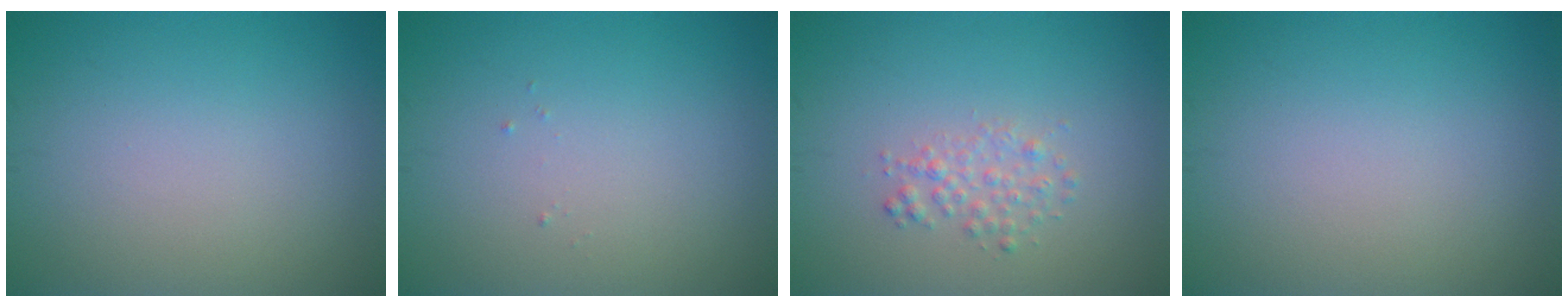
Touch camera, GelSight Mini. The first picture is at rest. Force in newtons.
{"total": 0.0}
{"total": 1.6, "press": 1.6, "slide": 0.1}
{"total": 0.0}